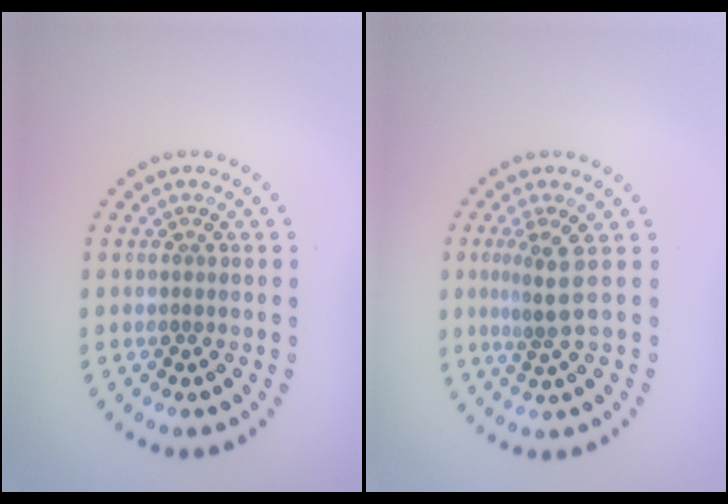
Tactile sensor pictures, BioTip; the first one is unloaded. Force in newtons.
{"total": 2.7, "press": 1.8, "slide": 2.0}